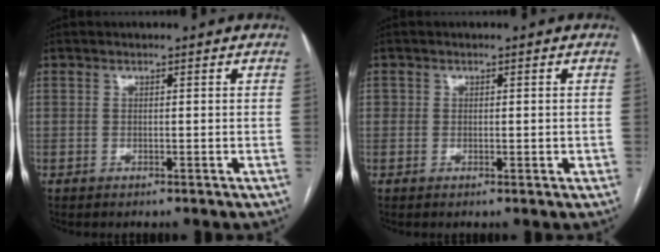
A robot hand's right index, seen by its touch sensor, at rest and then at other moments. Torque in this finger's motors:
{"motor_torque": [-0.30, 0.69, 0.12, 0.05]}